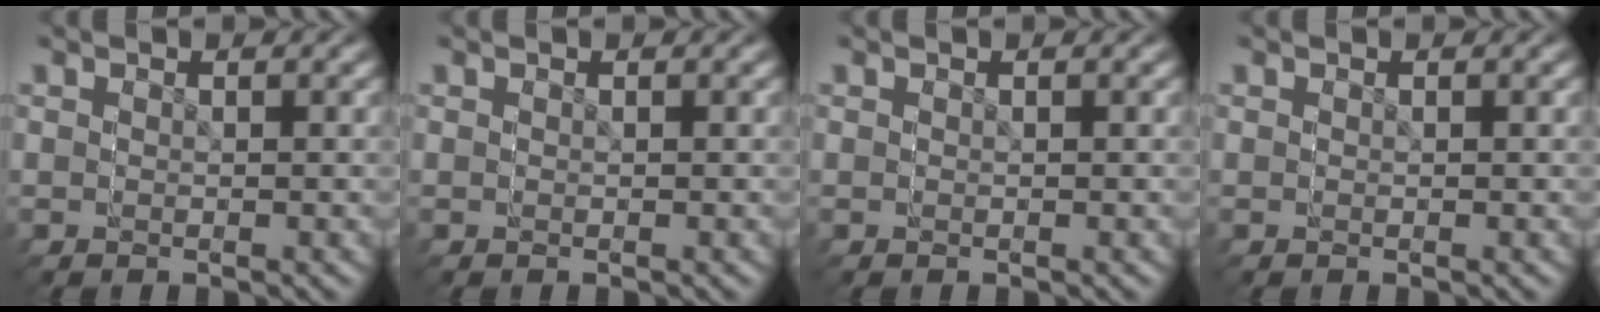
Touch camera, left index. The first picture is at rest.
{"total": 0.0}
{"total": 0.0}
{"total": 0.0}